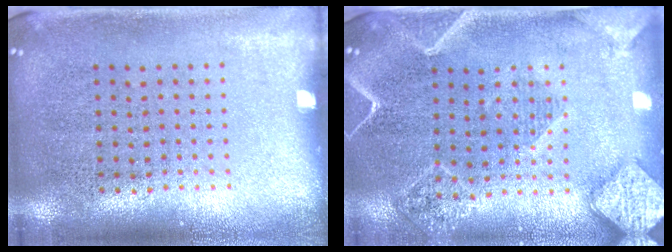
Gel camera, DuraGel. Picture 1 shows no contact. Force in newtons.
{"total": 2.4, "press": 2.2, "slide": 0.9}